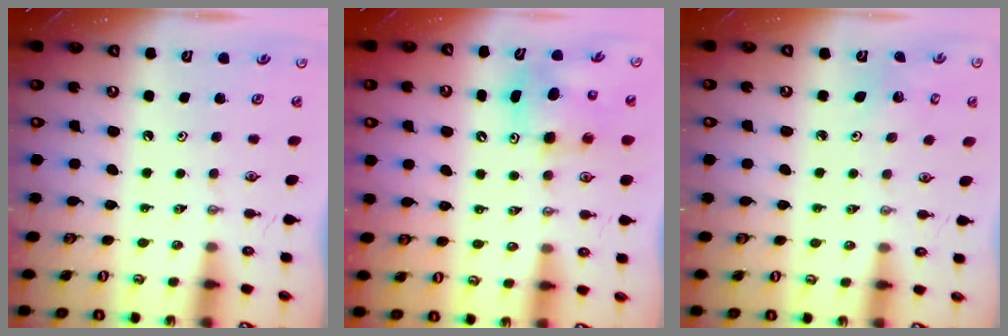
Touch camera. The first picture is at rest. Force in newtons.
{"total": 8.0, "press": 7.8, "slide": 2.0}
{"total": 2.3, "press": 2.3, "slide": 0.2}